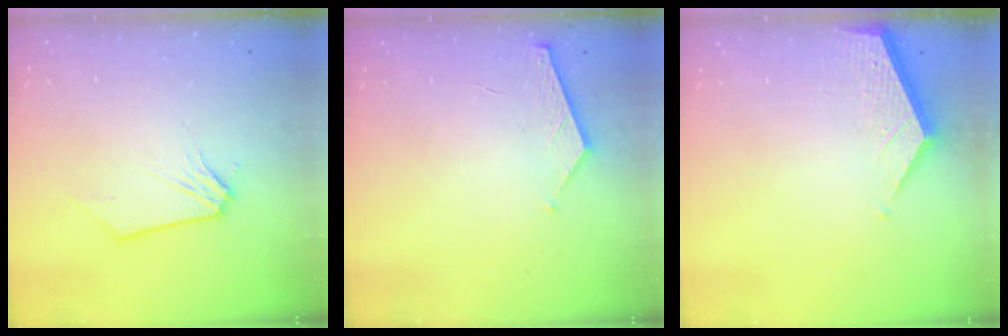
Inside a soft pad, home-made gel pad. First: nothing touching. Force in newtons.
{"total": 5.5, "press": 5.5, "slide": 0.6}
{"total": 3.6, "press": 3.6, "slide": 0.4}